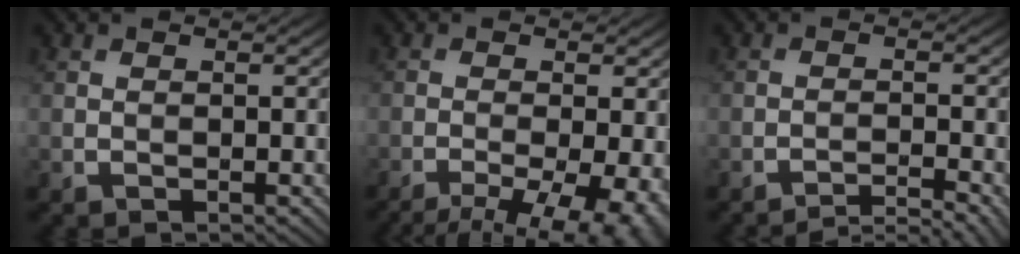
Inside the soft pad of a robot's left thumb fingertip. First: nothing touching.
{"total": 11.8, "force": [-7.0, 4.4, 8.4], "torque": [-0.125, -0.030, -0.072]}
{"total": 4.5, "force": [-3.8, 0.3, 2.3], "torque": [-0.035, 0.014, -0.067]}